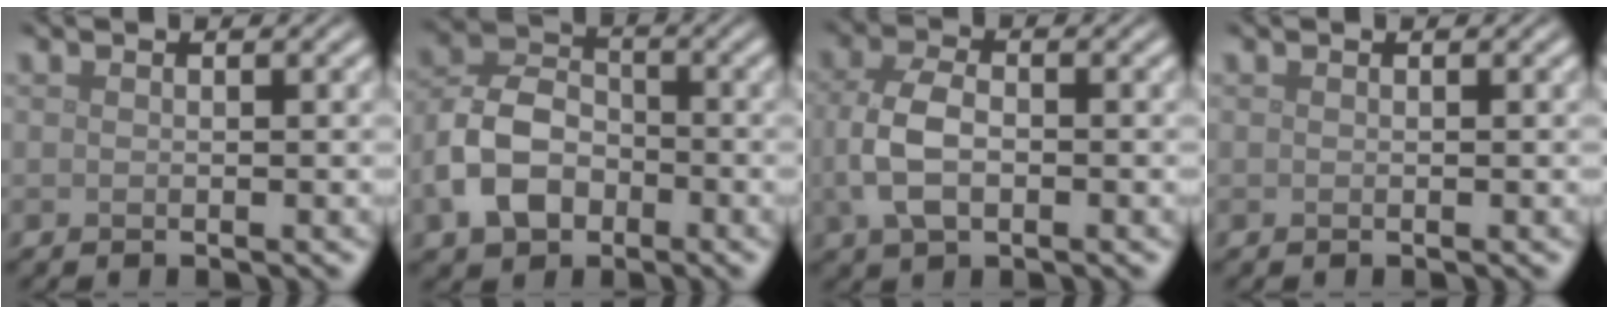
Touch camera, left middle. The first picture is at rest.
{"total": 6.1, "force": [-2.2, 4.4, 3.5], "torque": [-0.075, 0.004, -0.050]}
{"total": 4.5, "force": [-0.4, 2.8, 3.5], "torque": [-0.082, -0.001, -0.009]}
{"total": 0.0}